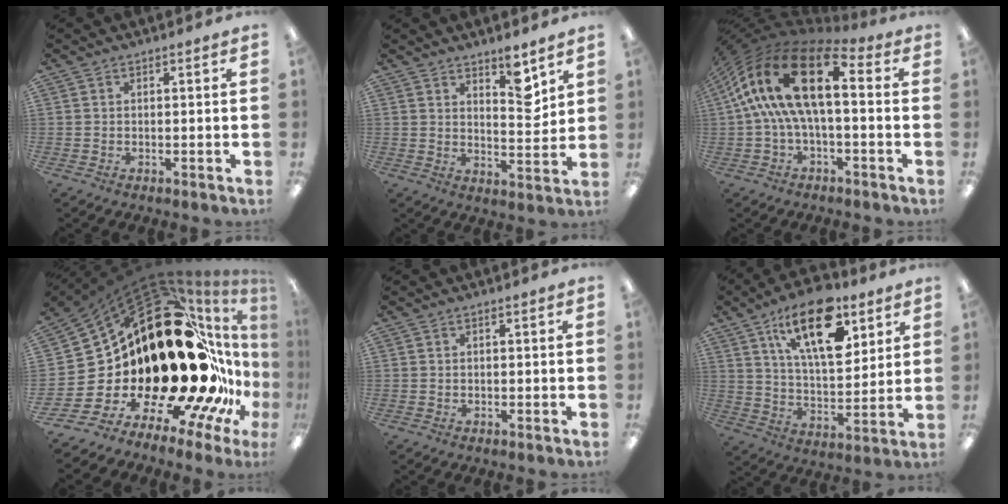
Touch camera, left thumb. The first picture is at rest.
{"total": 8.3, "force": [6.0, 2.9, 4.9], "torque": [-0.047, -0.047, 0.096]}
{"total": 20.1, "force": [4.5, 8.9, 17.4], "torque": [-0.352, -0.016, 0.076]}
{"total": 42.4, "force": [2.3, 19.9, 37.4], "torque": [-0.586, -0.143, 0.114]}
{"total": 0.0}
{"total": 19.8, "force": [11.0, 9.2, 13.6], "torque": [-0.213, -0.039, 0.184]}